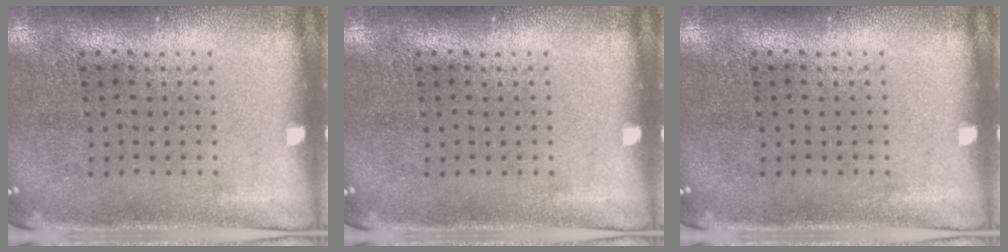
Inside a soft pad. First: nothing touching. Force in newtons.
{"total": 0.0}
{"total": 0.0}